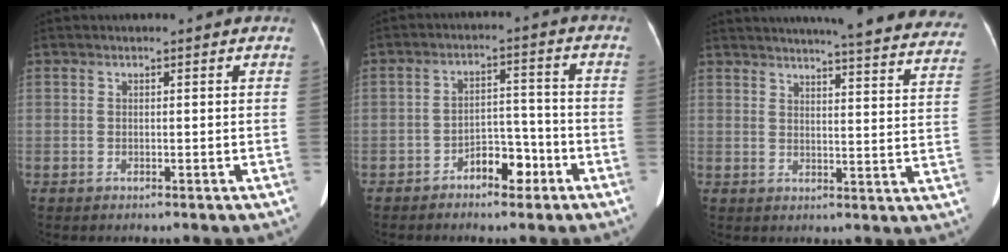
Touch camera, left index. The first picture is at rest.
{"total": 5.3, "force": [-3.4, 2.6, 3.1], "torque": [-0.043, 0.024, -0.057]}
{"total": 30.6, "force": [28.0, 3.0, 12.0], "torque": [-0.171, -0.077, 0.316]}